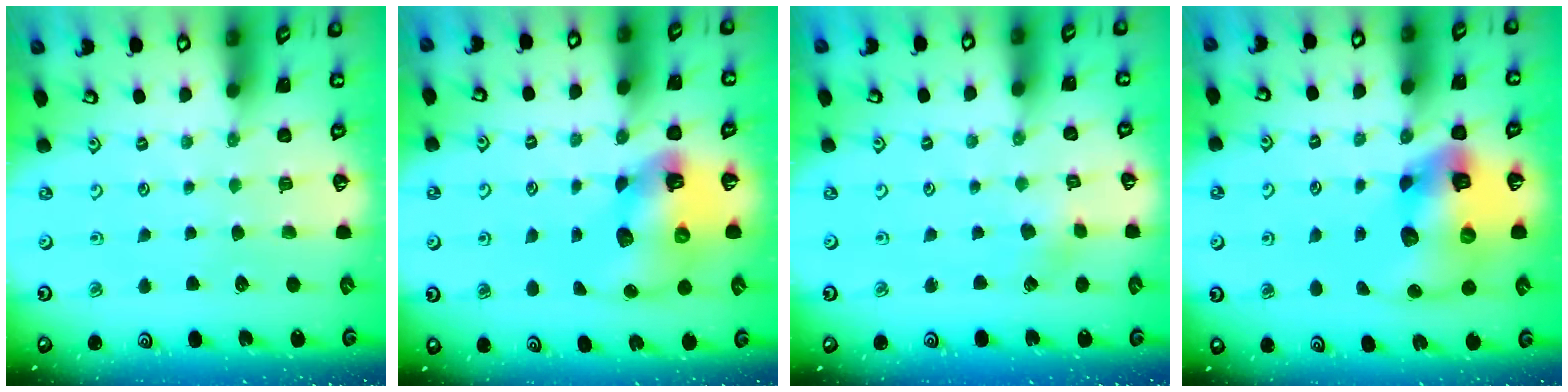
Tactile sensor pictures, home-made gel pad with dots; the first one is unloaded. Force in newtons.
{"total": 11.8, "press": 11.7, "slide": 1.8}
{"total": 2.4, "press": 2.4, "slide": 0.3}
{"total": 17.3, "press": 17.1, "slide": 2.6}